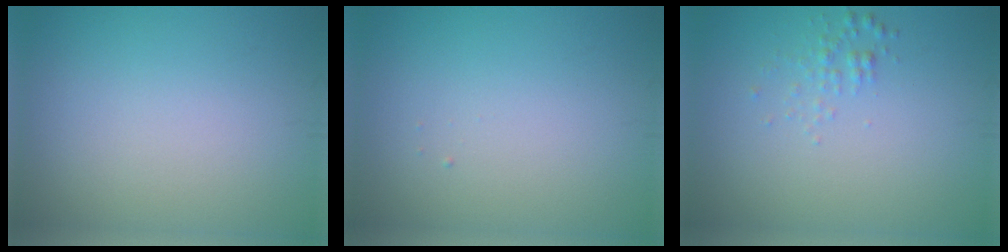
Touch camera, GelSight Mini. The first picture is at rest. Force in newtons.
{"total": 0.0}
{"total": 1.1, "press": 1.1, "slide": 0.0}